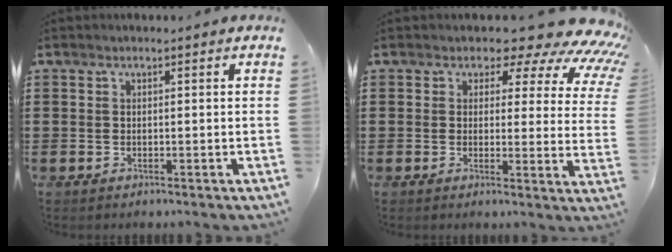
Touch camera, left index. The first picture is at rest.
{"total": 6.6, "force": [5.0, 2.8, 3.2], "torque": [-0.045, -0.042, 0.080]}